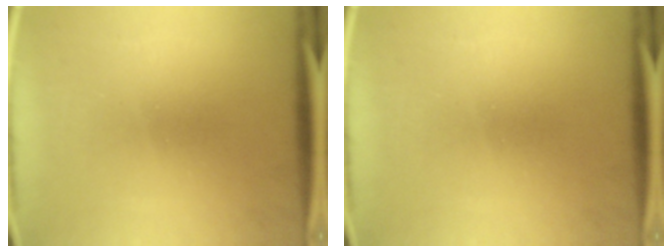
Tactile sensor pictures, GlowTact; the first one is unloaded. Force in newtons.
{"total": 0.0}